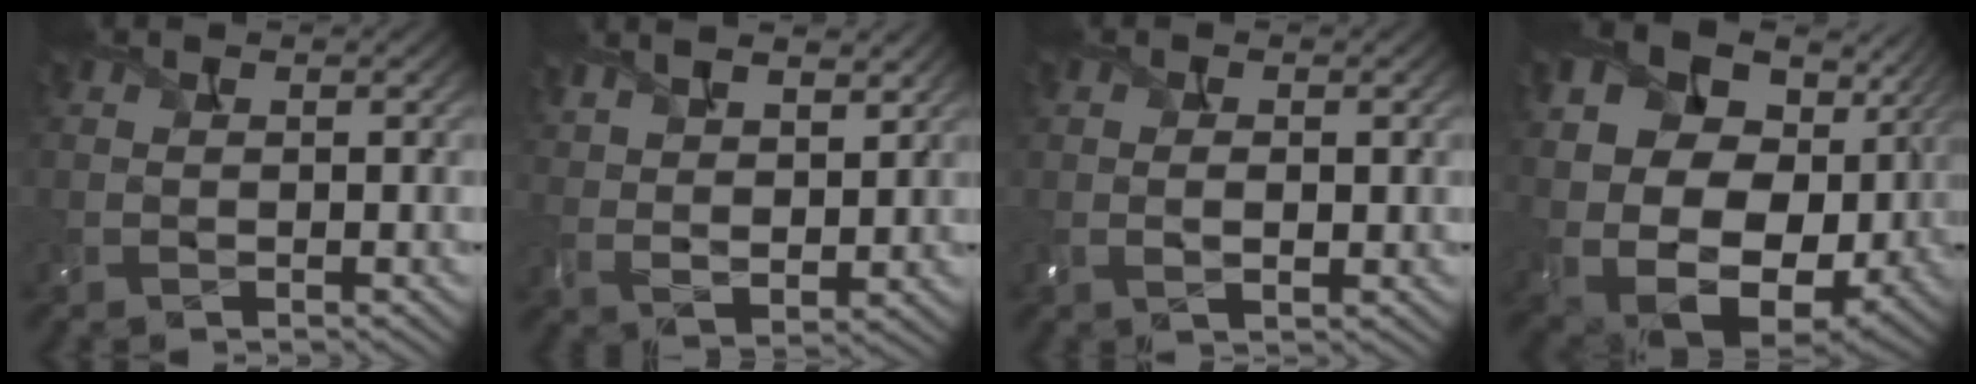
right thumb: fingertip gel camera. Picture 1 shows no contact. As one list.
[{"total": 7.8, "force": [5.4, 3.1, 4.7], "torque": [-0.105, 0.007, 0.097]}, {"total": 2.2, "force": [0.1, 1.2, 1.9], "torque": [-0.034, -0.004, 0.006]}, {"total": 19.6, "force": [3.3, 13.8, 13.5], "torque": [-0.282, -0.013, 0.094]}]